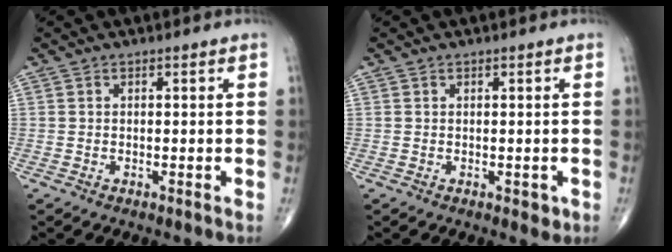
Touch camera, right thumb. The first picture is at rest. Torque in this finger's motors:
{"motor_torque": [0.35, 0.42, -0.25, -0.22, 0.04]}